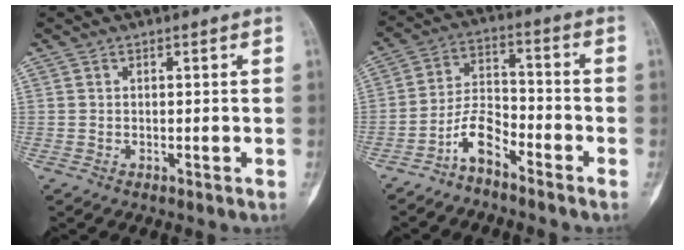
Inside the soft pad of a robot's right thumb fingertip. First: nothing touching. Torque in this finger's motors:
{"motor_torque": [-0.04, 0.25, 0.66, -0.47, 0.04]}